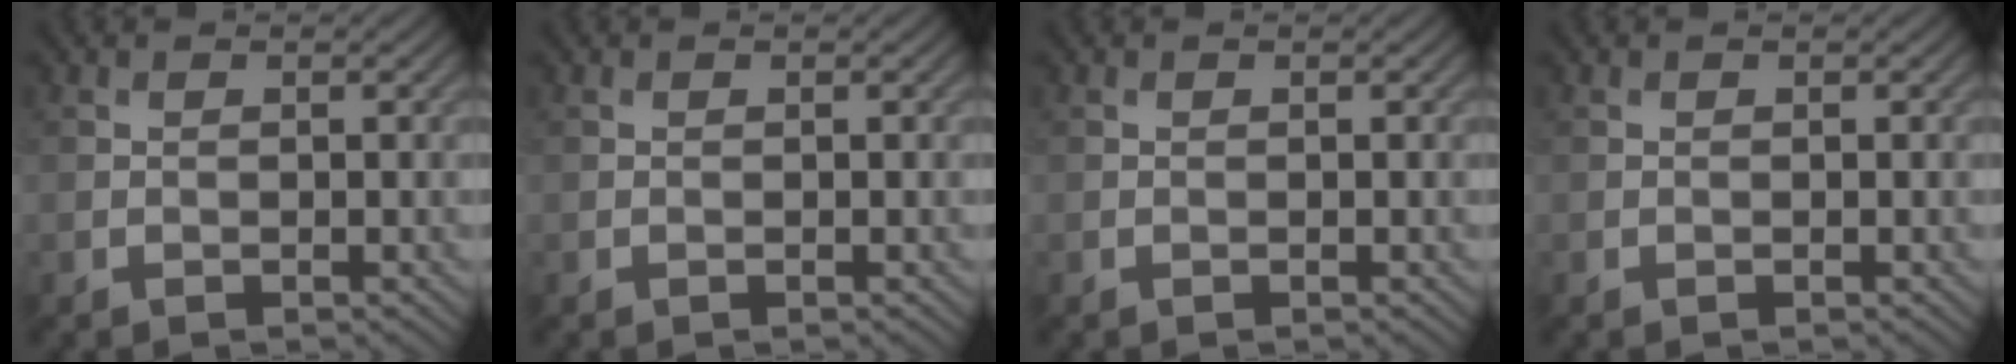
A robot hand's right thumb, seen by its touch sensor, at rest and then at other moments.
{"total": 0.0}
{"total": 0.0}
{"total": 0.0}